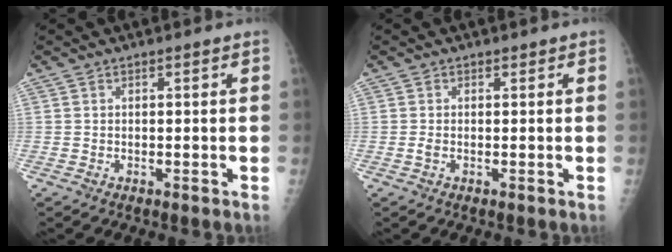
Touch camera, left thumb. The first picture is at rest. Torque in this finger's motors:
{"motor_torque": [-0.08, 0.08, 0.21, -0.15, 0.00]}